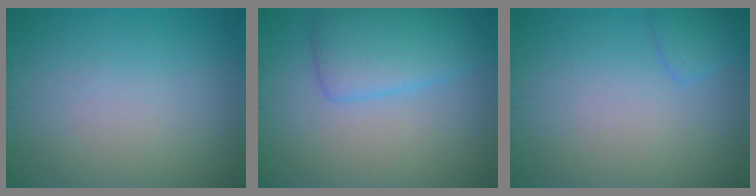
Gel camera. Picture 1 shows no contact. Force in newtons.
{"total": 4.5, "press": 4.5, "slide": 0.1}
{"total": 1.5, "press": 1.4, "slide": 0.1}